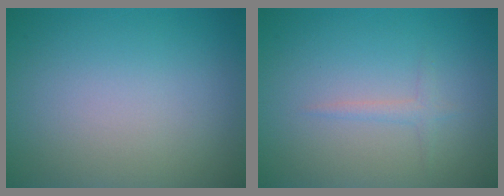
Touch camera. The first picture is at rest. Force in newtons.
{"total": 1.3, "press": 1.3, "slide": 0.0}